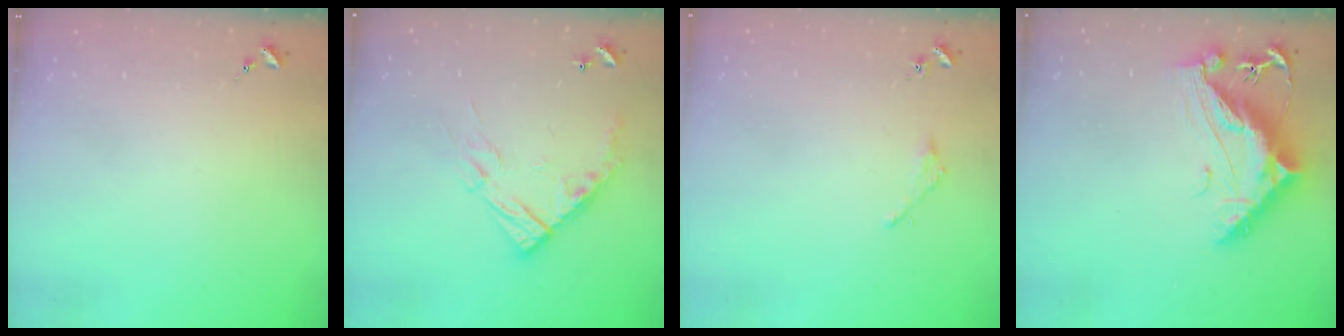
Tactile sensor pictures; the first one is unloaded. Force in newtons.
{"total": 14.3, "press": 14.3, "slide": 1.0}
{"total": 1.6, "press": 1.6, "slide": 0.2}
{"total": 13.0, "press": 12.9, "slide": 1.6}